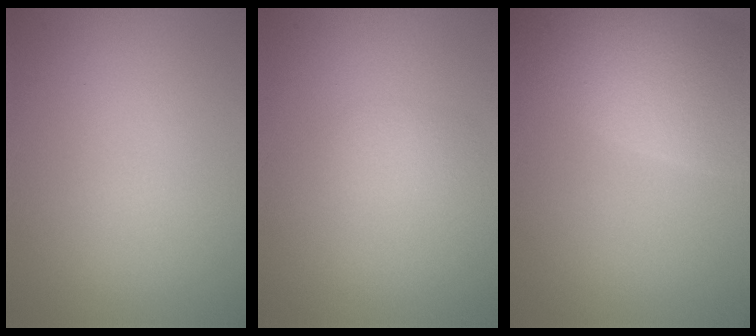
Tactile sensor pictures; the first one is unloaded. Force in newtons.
{"total": 1.2, "press": 1.2, "slide": 0.0}
{"total": 7.9, "press": 7.8, "slide": 0.8}